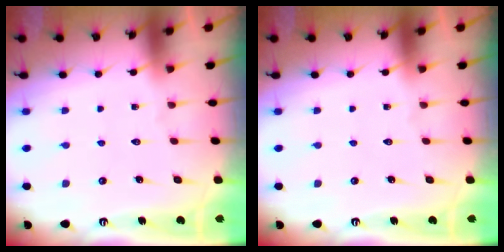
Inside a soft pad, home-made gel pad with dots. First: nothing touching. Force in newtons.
{"total": 0.0}